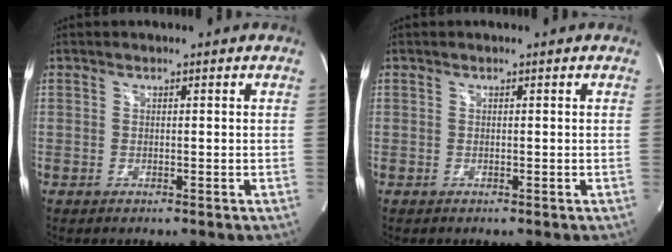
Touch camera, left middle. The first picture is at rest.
{"total": 0.0}